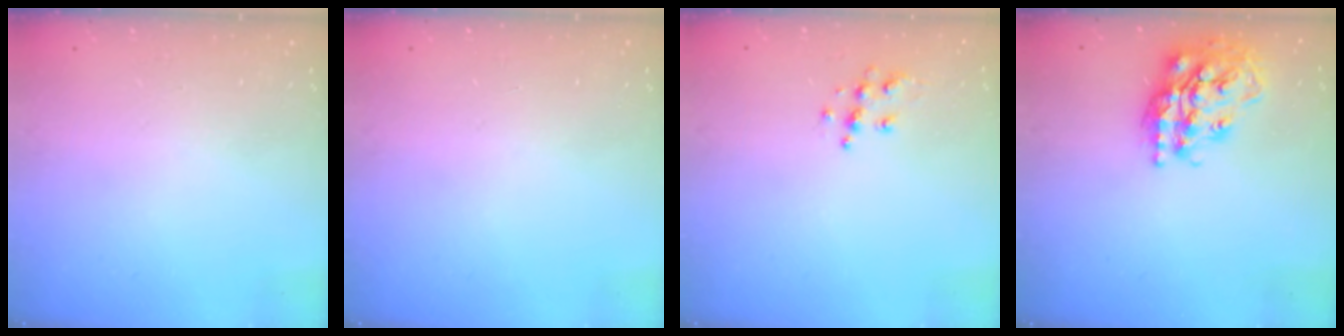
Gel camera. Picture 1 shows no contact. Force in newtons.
{"total": 0.0}
{"total": 6.3, "press": 6.3, "slide": 0.3}
{"total": 19.6, "press": 19.5, "slide": 1.7}